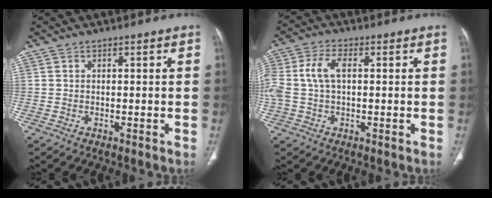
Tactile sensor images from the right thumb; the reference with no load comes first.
{"total": 8.9, "force": [0.9, 5.1, 7.3], "torque": [-0.182, 0.024, 0.019]}